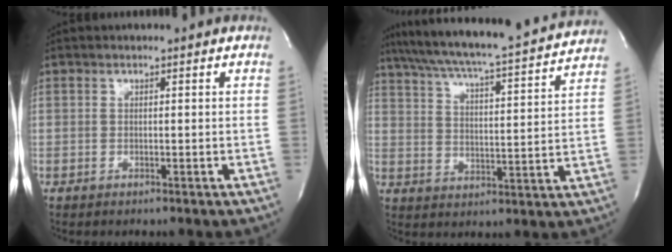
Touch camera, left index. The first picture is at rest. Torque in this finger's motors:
{"motor_torque": [-0.29, -0.28, 0.29, 0.09]}